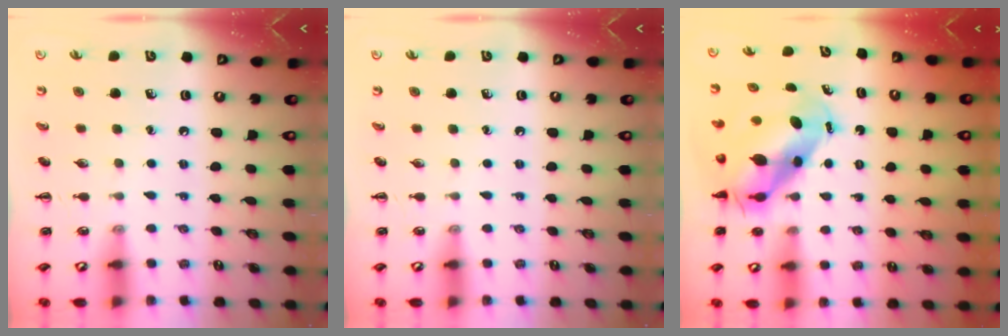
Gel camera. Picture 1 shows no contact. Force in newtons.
{"total": 0.0}
{"total": 8.8, "press": 8.5, "slide": 2.2}